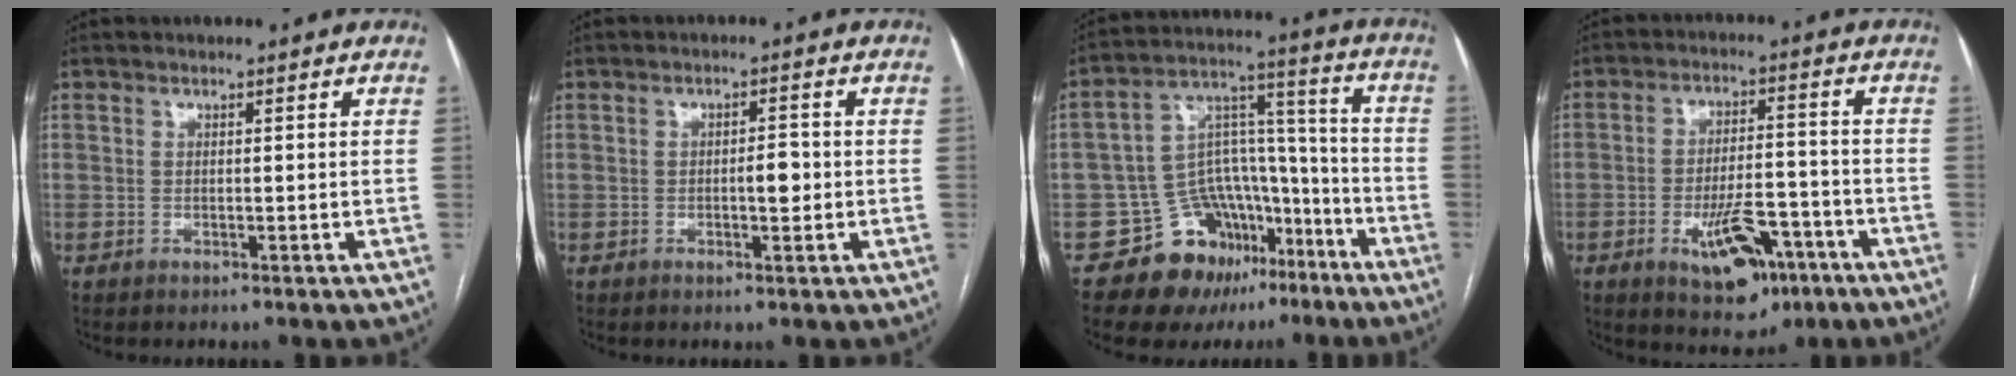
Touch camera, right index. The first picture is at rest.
{"total": 2.8, "force": [-0.3, 0.9, 2.7], "torque": [-0.040, 0.003, -0.004]}
{"total": 14.1, "force": [-8.9, 9.5, 5.4], "torque": [-0.073, 0.078, -0.134]}
{"total": 10.5, "force": [-5.1, 4.6, 7.9], "torque": [-0.129, 0.004, -0.071]}